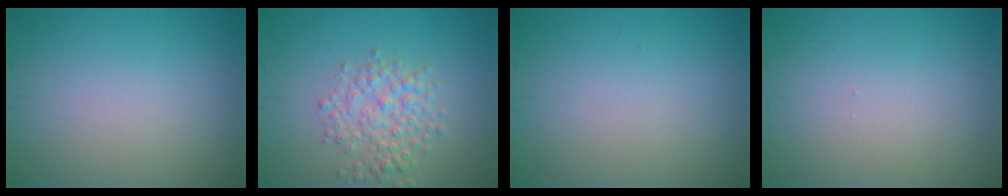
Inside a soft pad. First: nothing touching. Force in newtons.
{"total": 3.5, "press": 3.5, "slide": 0.1}
{"total": 0.0}
{"total": 0.0}